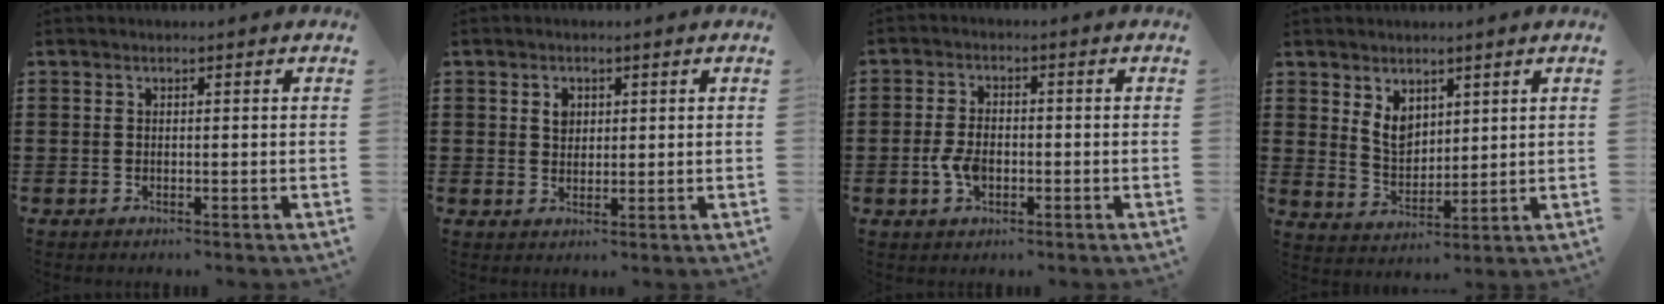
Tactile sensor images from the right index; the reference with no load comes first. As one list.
[{"total": 2.2, "force": [0.9, 1.6, 1.1], "torque": [-0.028, 0.008, 0.016]}, {"total": 4.1, "force": [-1.1, 2.7, 2.9], "torque": [-0.076, -0.002, -0.025]}, {"total": 4.9, "force": [2.7, 3.3, 2.5], "torque": [-0.062, 0.004, 0.051]}]